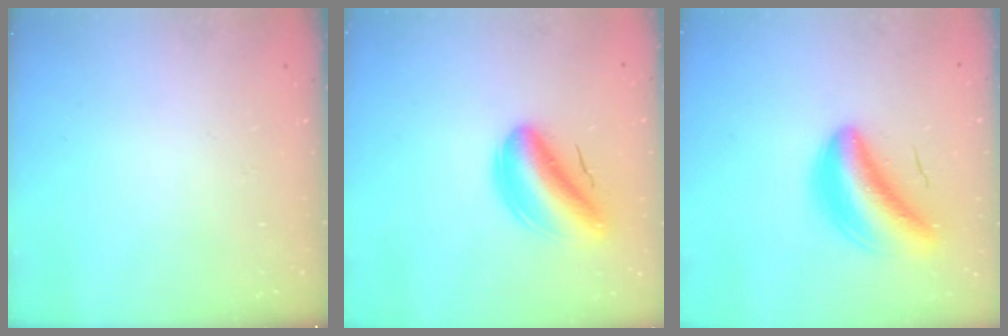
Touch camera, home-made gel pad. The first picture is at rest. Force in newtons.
{"total": 10.4, "press": 10.0, "slide": 2.9}
{"total": 7.7, "press": 7.3, "slide": 2.6}